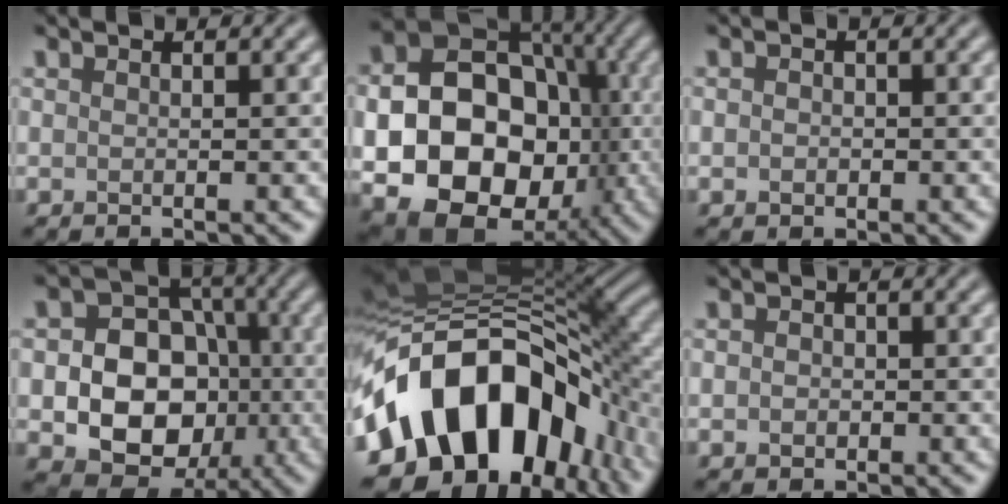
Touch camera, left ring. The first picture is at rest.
{"total": 20.1, "force": [-3.4, 16.7, 10.7], "torque": [-0.172, -0.038, -0.077]}
{"total": 1.1, "force": [-0.1, 1.0, 0.5], "torque": [-0.001, -0.001, -0.008]}
{"total": 9.9, "force": [-1.9, 7.8, 5.7], "torque": [-0.072, -0.001, -0.054]}
{"total": 16.5, "force": [-5.5, 10.3, 11.6], "torque": [-0.193, 0.005, -0.094]}
{"total": 1.5, "force": [-0.1, 1.3, 0.7], "torque": [0.000, 0.002, -0.009]}